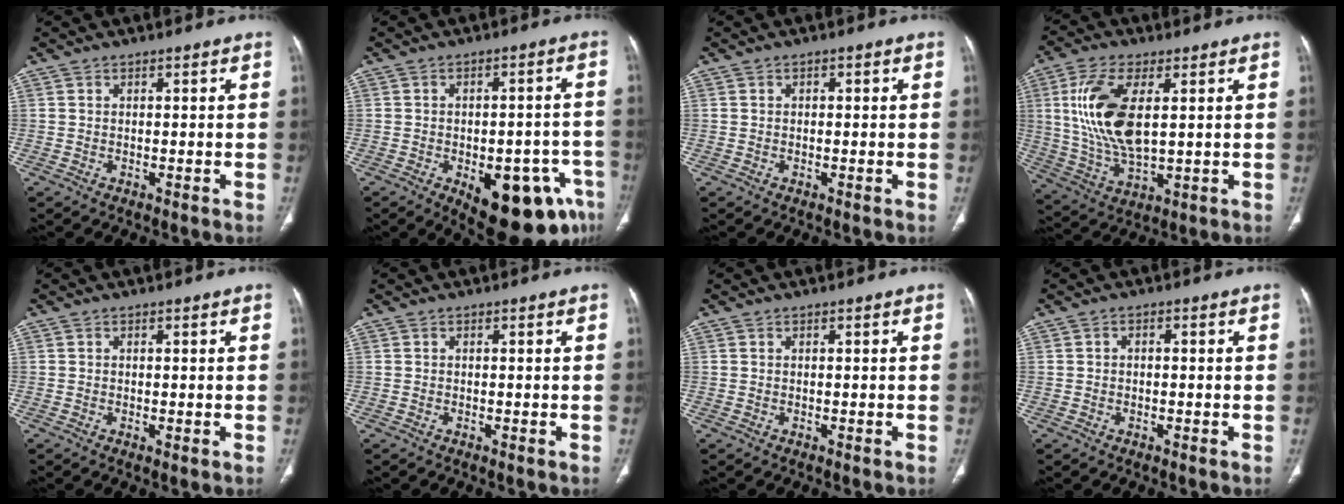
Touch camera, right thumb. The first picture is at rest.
{"total": 17.2, "force": [-7.8, 7.9, 13.2], "torque": [-0.118, 0.029, -0.084]}
{"total": 0.8, "force": [0.2, 0.5, 0.6], "torque": [-0.006, 0.002, 0.001]}
{"total": 15.2, "force": [2.9, 6.8, 13.2], "torque": [-0.276, -0.013, 0.065]}
{"total": 0.7, "force": [-0.1, 0.2, 0.7], "torque": [-0.016, -0.004, -0.002]}
{"total": 0.0}
{"total": 0.0}
{"total": 0.9, "force": [-0.1, 0.6, 0.6], "torque": [-0.006, 0.003, -0.005]}